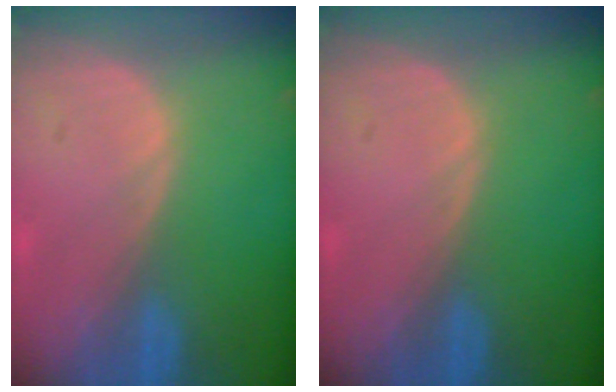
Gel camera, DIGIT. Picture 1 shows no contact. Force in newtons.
{"total": 0.0}